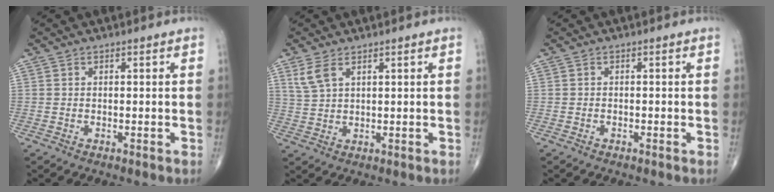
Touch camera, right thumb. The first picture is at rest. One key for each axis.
{"total": 3.8, "fx": 2.2, "fy": 1.7, "fz": 2.6, "tx": -0.060, "ty": 0.000, "tz": 0.055}
{"total": 0.0}